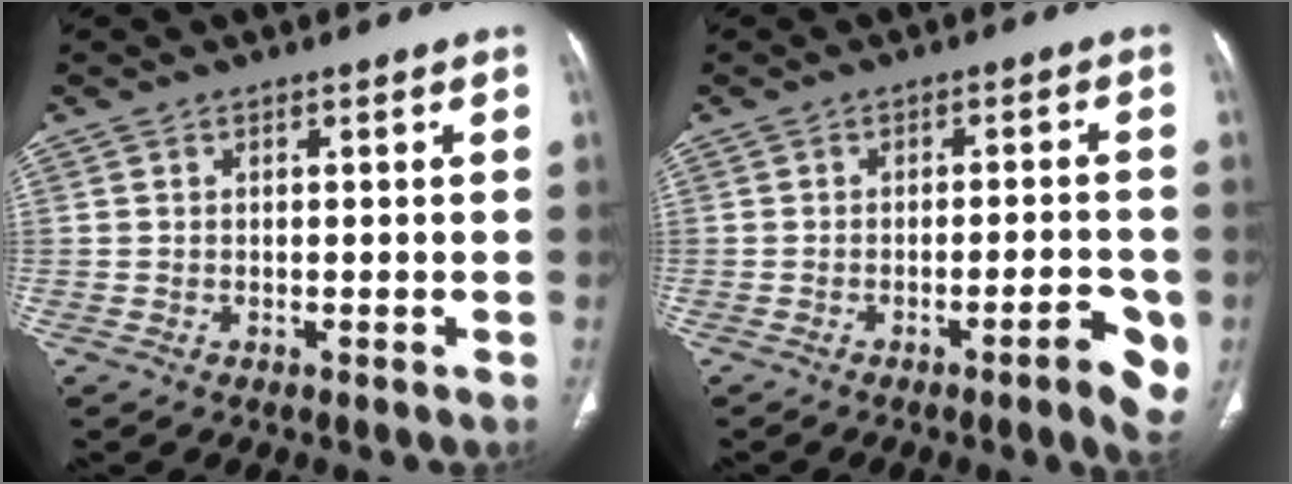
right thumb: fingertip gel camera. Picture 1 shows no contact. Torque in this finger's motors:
{"motor_torque": [-0.74, 0.08, -0.11, 0.08, 0.00]}